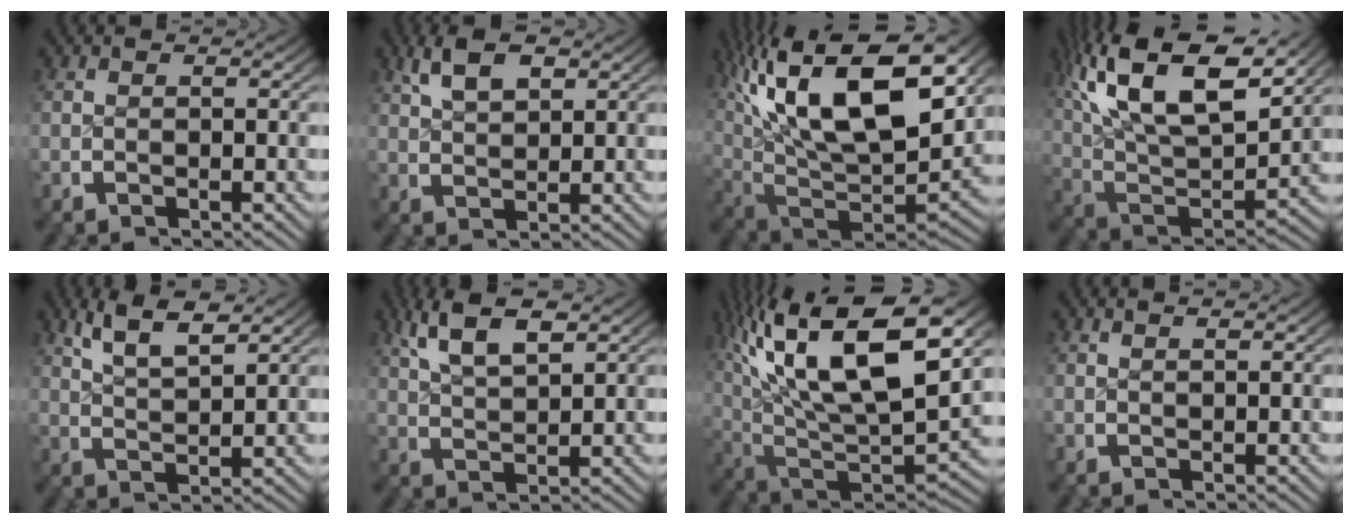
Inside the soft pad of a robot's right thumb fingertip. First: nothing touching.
{"total": 4.0, "force": [2.7, 1.5, 2.6], "torque": [-0.040, 0.007, 0.053]}
{"total": 19.2, "force": [2.9, 11.8, 14.8], "torque": [-0.315, -0.047, 0.066]}
{"total": 14.1, "force": [4.0, 8.5, 10.6], "torque": [-0.228, -0.021, 0.067]}
{"total": 5.4, "force": [4.0, 1.5, 3.3], "torque": [-0.060, 0.005, 0.075]}
{"total": 5.5, "force": [3.8, 1.8, 3.6], "torque": [-0.066, 0.008, 0.074]}
{"total": 19.0, "force": [2.7, 11.8, 14.6], "torque": [-0.313, -0.056, 0.070]}
{"total": 0.9, "force": [0.8, -0.2, 0.3], "torque": [-0.004, 0.001, 0.018]}